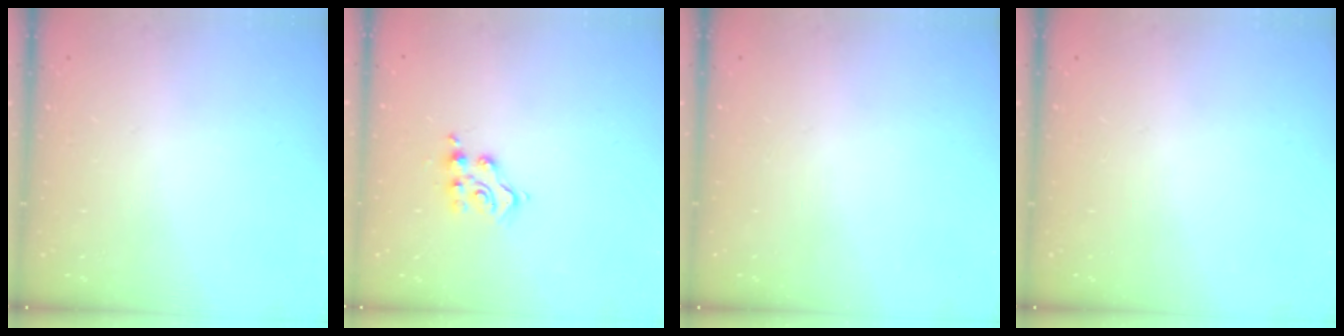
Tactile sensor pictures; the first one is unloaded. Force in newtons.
{"total": 6.4, "press": 6.4, "slide": 0.4}
{"total": 0.0}
{"total": 0.0}